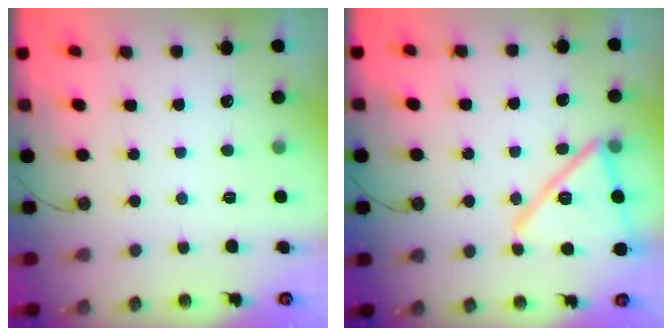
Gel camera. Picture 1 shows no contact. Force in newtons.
{"total": 16.6, "press": 16.5, "slide": 0.7}